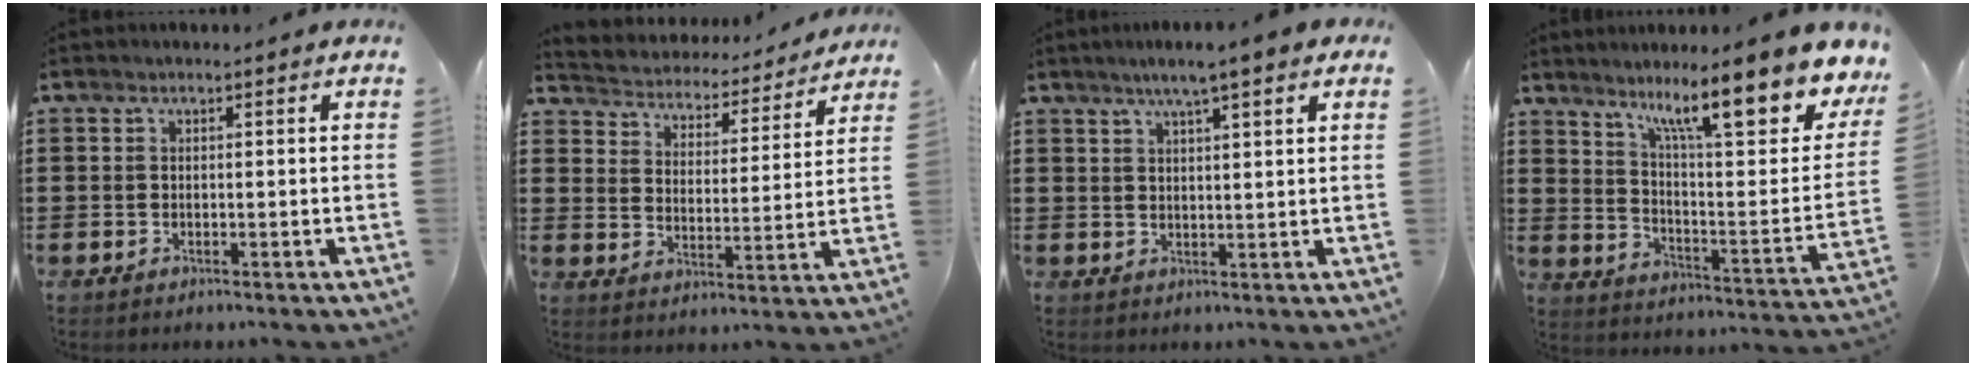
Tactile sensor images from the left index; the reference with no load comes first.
{"total": 3.6, "force": [3.6, 0.3, -0.2], "torque": [-0.020, -0.035, 0.053]}
{"total": 4.2, "force": [3.1, 0.1, 2.8], "torque": [-0.064, 0.002, 0.053]}
{"total": 14.3, "force": [10.2, 1.8, 9.8], "torque": [-0.177, -0.058, 0.162]}